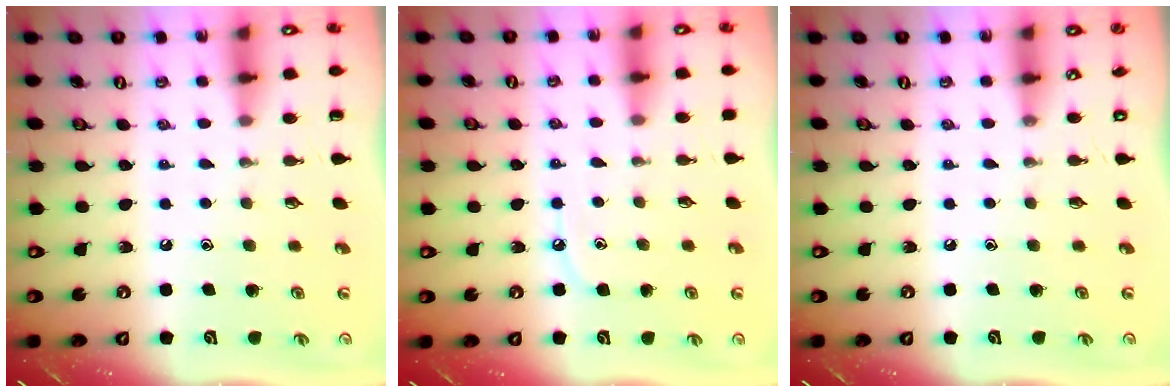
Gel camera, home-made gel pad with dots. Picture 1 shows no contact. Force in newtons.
{"total": 5.8, "press": 5.8, "slide": 0.3}
{"total": 0.0}